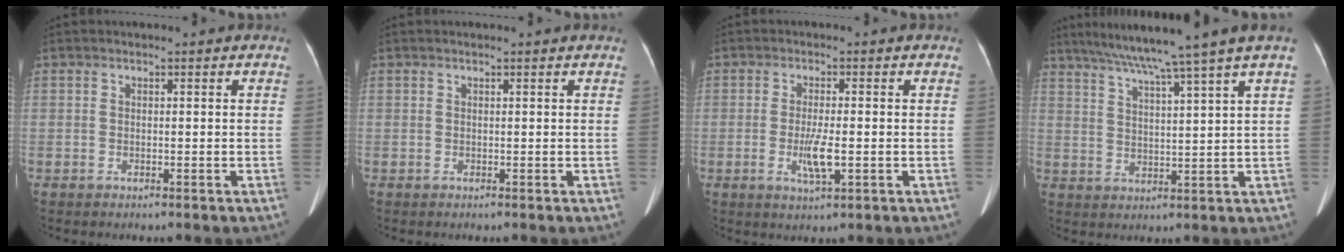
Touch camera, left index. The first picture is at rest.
{"total": 0.6, "force": [0.6, 0.0, 0.2], "torque": [-0.008, 0.000, 0.005]}
{"total": 4.3, "force": [-0.9, 0.7, 4.1], "torque": [-0.084, -0.008, -0.014]}
{"total": 11.4, "force": [8.9, -2.7, 6.5], "torque": [-0.103, -0.003, 0.131]}